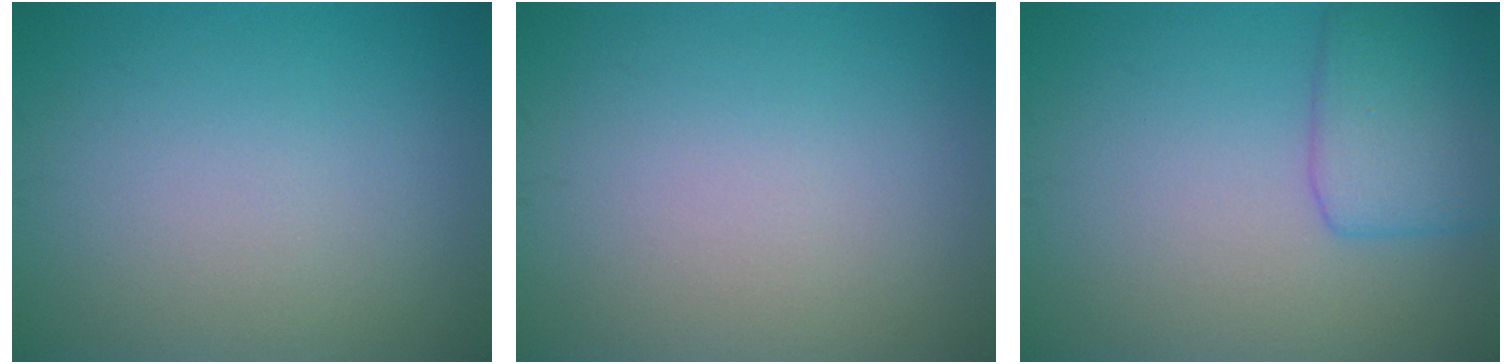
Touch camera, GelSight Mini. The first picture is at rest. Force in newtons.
{"total": 0.0}
{"total": 4.1, "press": 4.1, "slide": 0.2}